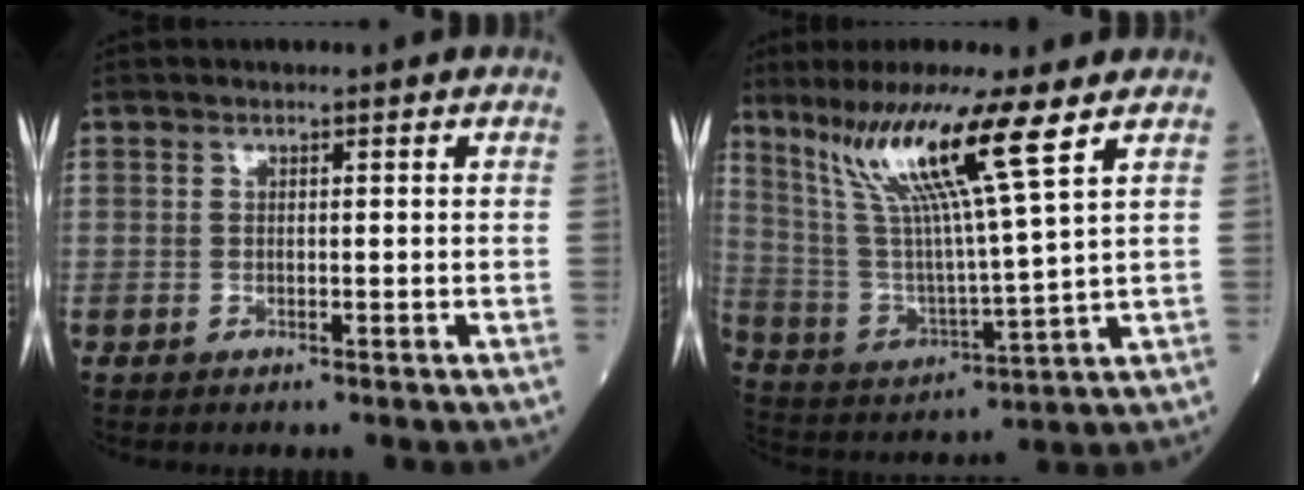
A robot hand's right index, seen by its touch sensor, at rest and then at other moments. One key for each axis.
{"total": 14.8, "fx": 9.1, "fy": -1.8, "fz": 11.6, "tx": -0.227, "ty": 0.002, "tz": 0.168}